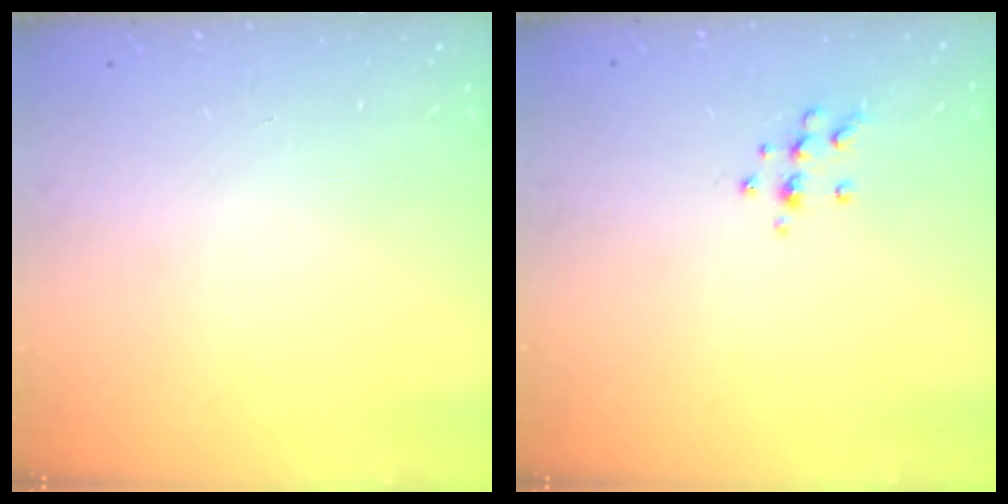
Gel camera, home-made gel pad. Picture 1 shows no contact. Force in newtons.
{"total": 7.1, "press": 7.0, "slide": 1.3}